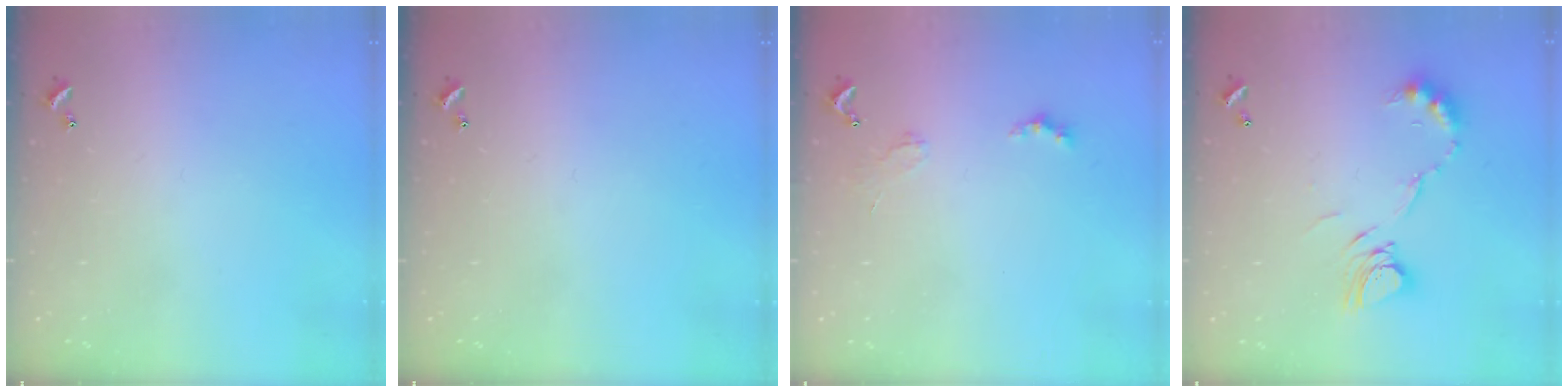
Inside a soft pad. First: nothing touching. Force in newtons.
{"total": 0.0}
{"total": 1.5, "press": 1.5, "slide": 0.5}
{"total": 10.3, "press": 10.3, "slide": 1.1}